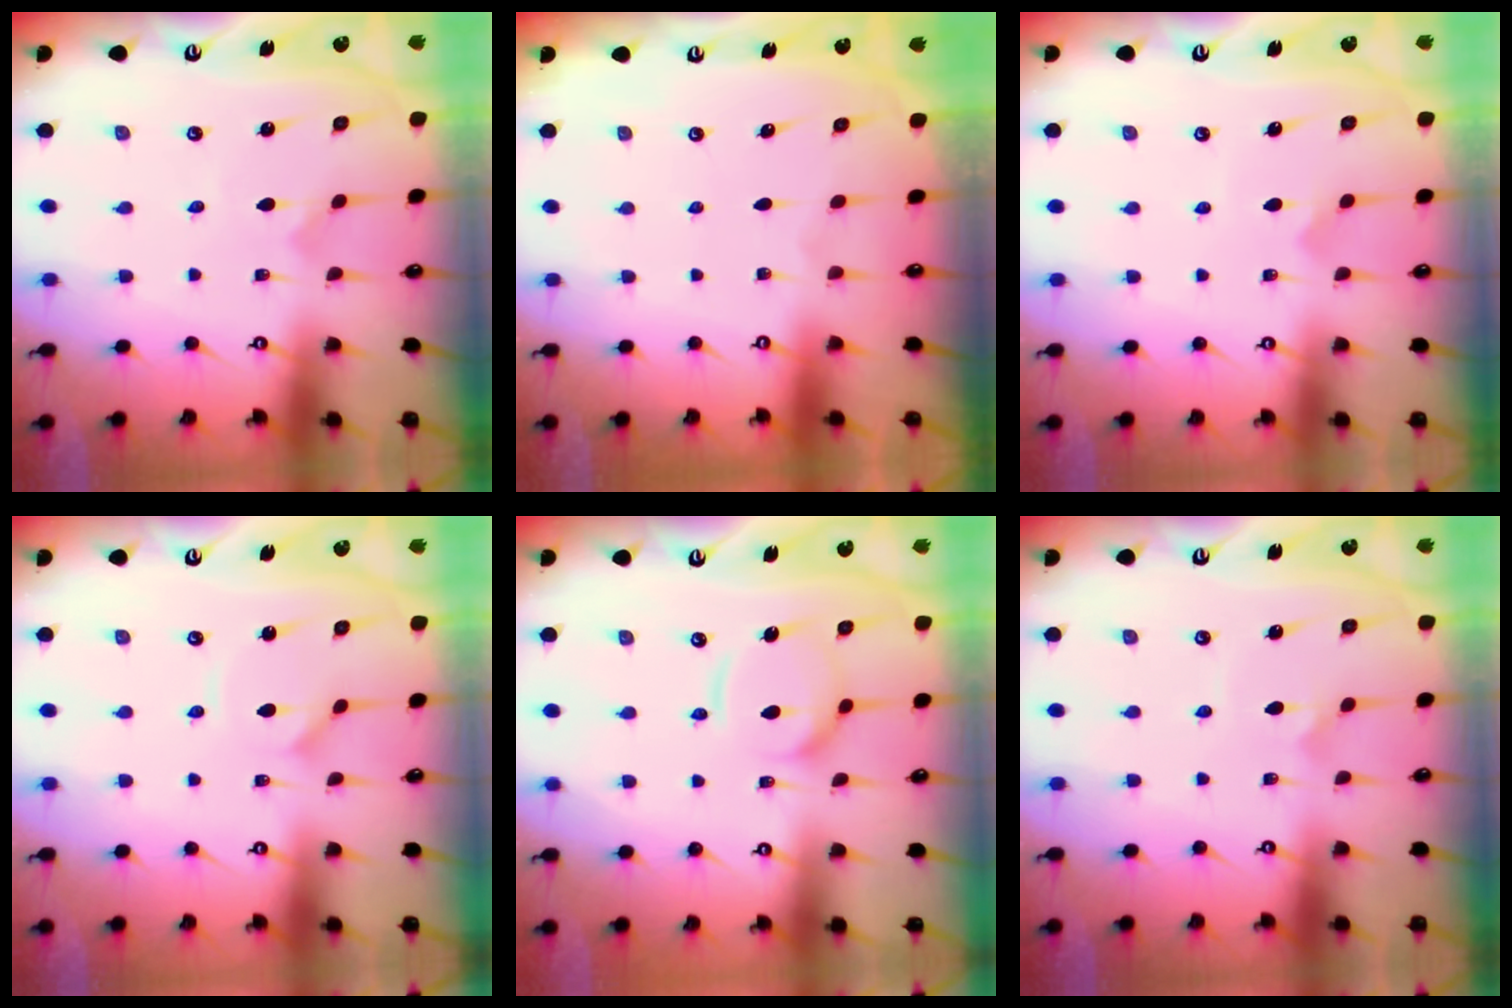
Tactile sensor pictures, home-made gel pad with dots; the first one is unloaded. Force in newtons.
{"total": 0.0}
{"total": 4.4, "press": 4.3, "slide": 0.4}
{"total": 1.5, "press": 1.4, "slide": 0.3}
{"total": 11.0, "press": 10.9, "slide": 1.0}
{"total": 3.6, "press": 3.6, "slide": 0.5}